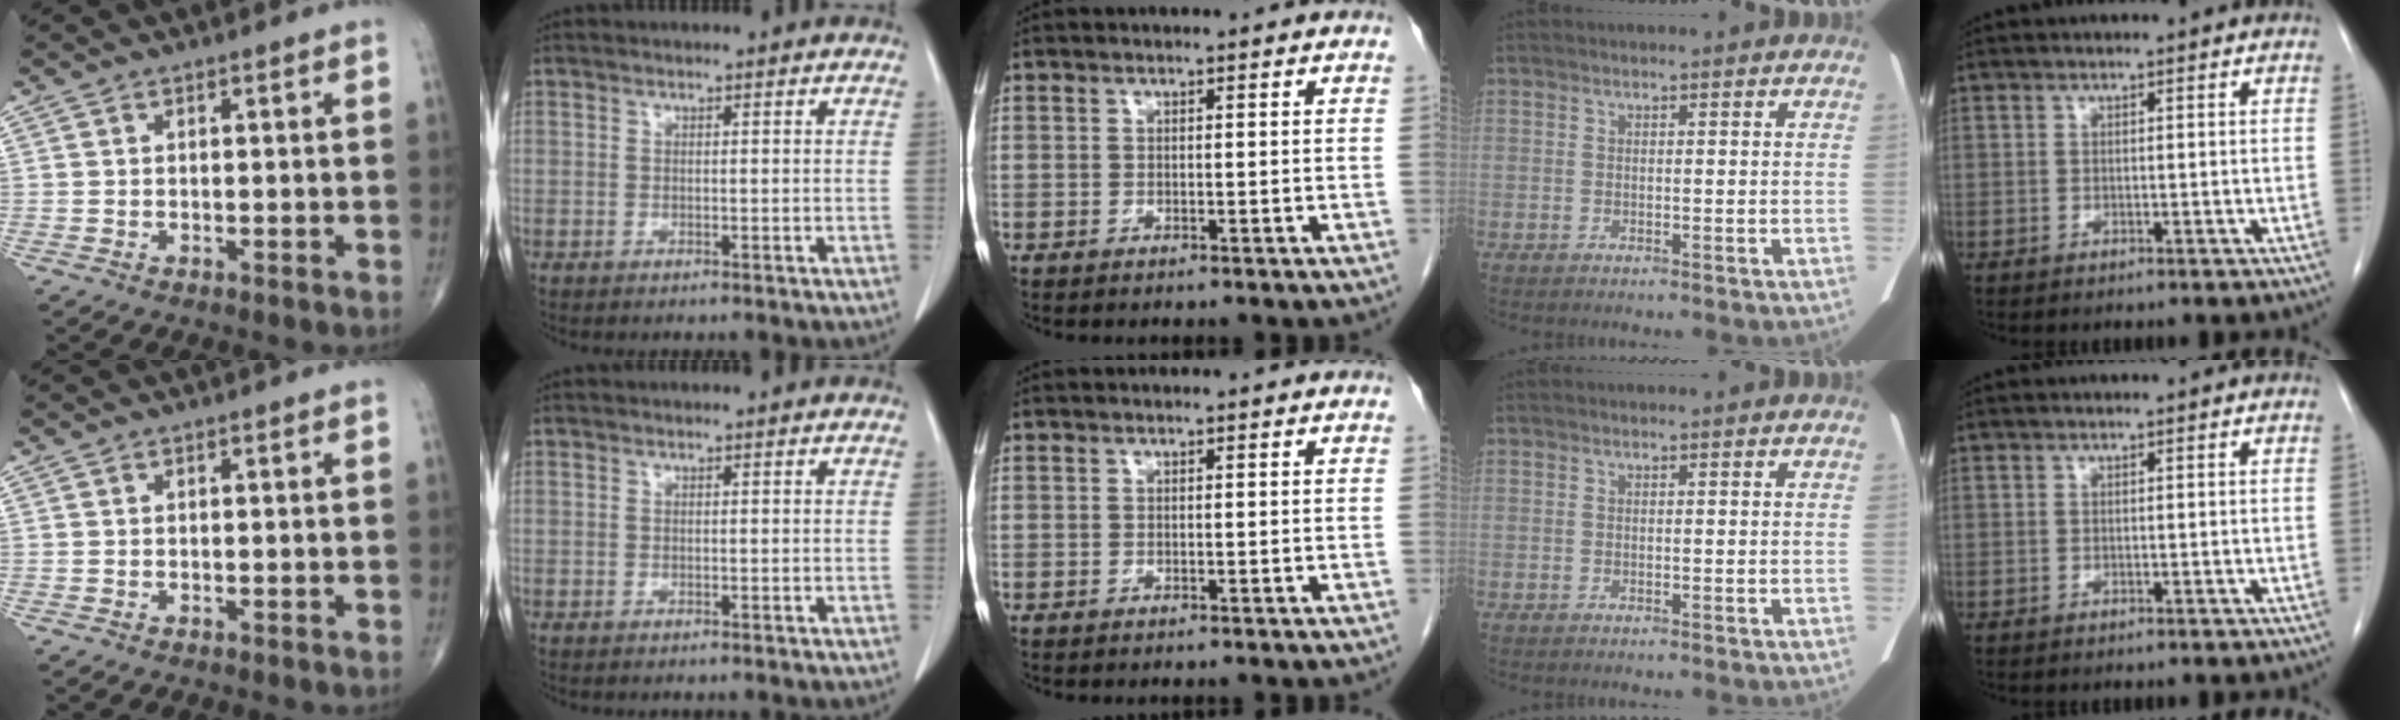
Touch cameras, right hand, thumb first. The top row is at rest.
{}